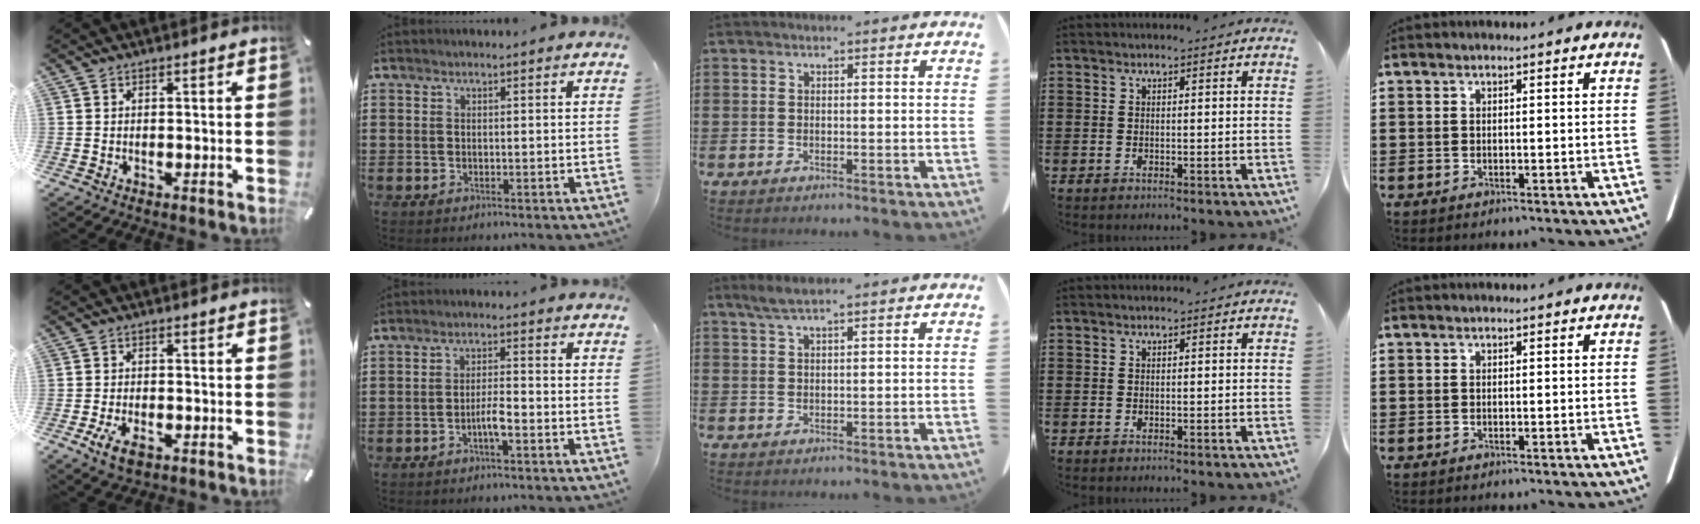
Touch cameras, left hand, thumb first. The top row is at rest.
{"thumb": {"total": 4.4, "force": [-2.1, 2.4, 3.1], "torque": [-0.069, 0.004, -0.039]}, "index": {"total": 3.2, "force": [-1.5, 0.6, 2.8], "torque": [-0.058, 0.004, -0.031]}, "middle": {"total": 2.5, "force": [1.9, 0.3, 1.7], "torque": [-0.037, 0.001, 0.034]}}